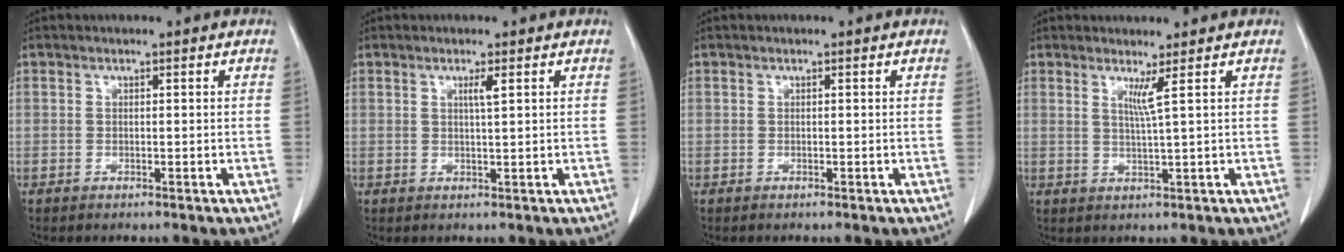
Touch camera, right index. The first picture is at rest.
{"total": 1.6, "force": [0.7, -0.2, 1.4], "torque": [-0.027, -0.003, 0.012]}
{"total": 0.0}
{"total": 2.3, "force": [1.1, -1.0, 1.7], "torque": [-0.036, -0.015, 0.026]}